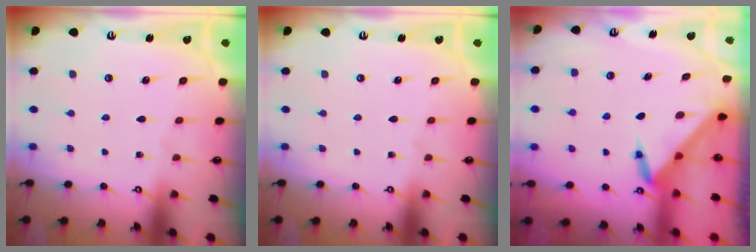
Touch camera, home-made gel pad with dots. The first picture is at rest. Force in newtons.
{"total": 0.0}
{"total": 3.2, "press": 3.2, "slide": 0.1}